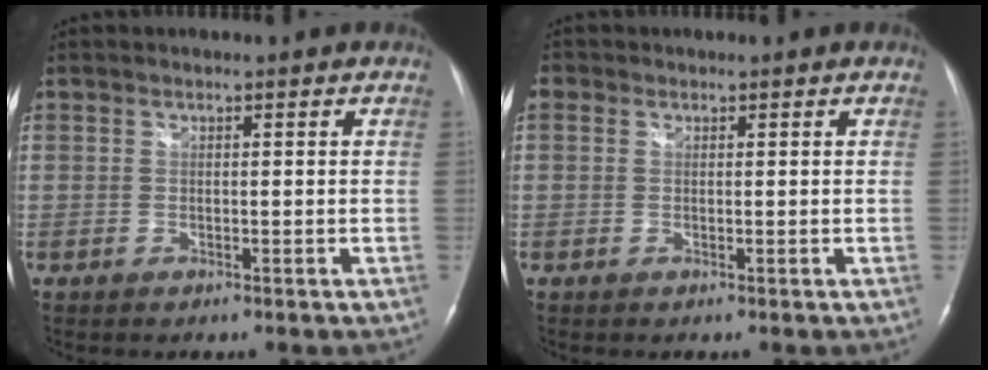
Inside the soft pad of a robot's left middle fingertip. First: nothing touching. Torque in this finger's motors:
{"motor_torque": [0.24, -0.26, 0.25, 0.08]}